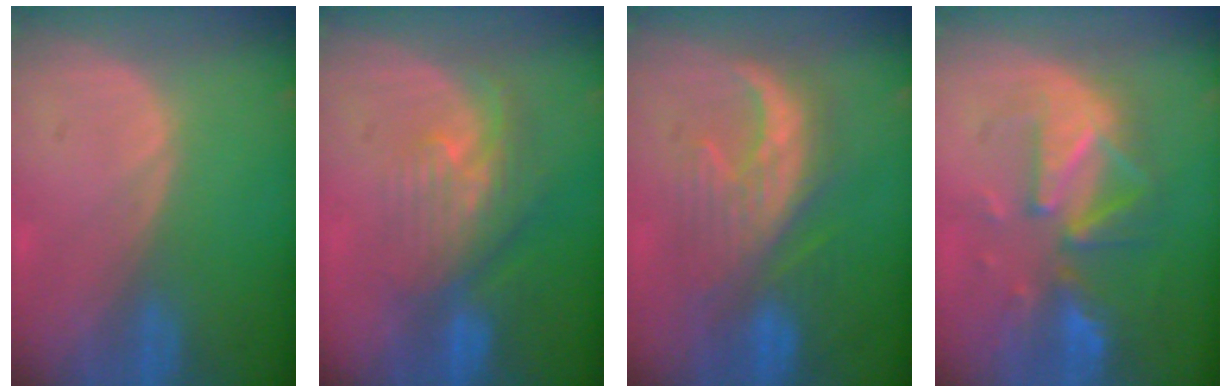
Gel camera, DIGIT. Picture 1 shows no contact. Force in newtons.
{"total": 8.0, "press": 7.2, "slide": 3.6}
{"total": 8.8, "press": 8.7, "slide": 0.5}
{"total": 9.8, "press": 8.9, "slide": 4.2}